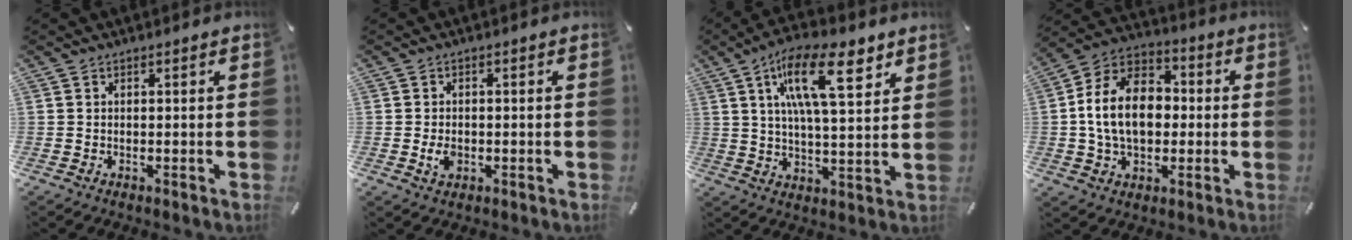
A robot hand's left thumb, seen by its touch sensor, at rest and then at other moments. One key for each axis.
{"total": 2.9, "fx": -0.6, "fy": 2.0, "fz": 2.0, "tx": -0.044, "ty": 0.001, "tz": -0.011}
{"total": 16.5, "fx": 7.8, "fy": 6.0, "fz": 13.2, "tx": -0.224, "ty": -0.016, "tz": 0.124}
{"total": 14.7, "fx": -0.8, "fy": 10.9, "fz": 9.9, "tx": -0.221, "ty": 0.020, "tz": -0.016}